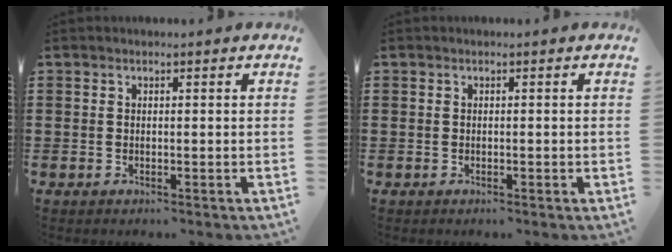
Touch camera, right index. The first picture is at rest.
{"total": 0.0}